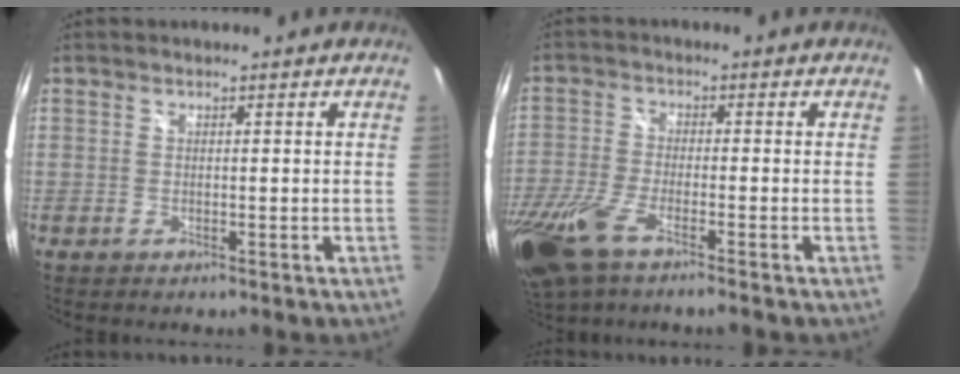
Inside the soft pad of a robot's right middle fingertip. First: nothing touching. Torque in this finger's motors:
{"motor_torque": [1.51, -0.63, 0.61, 0.21]}